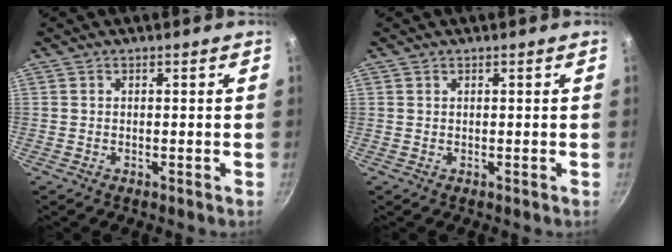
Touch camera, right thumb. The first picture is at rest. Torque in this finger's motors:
{"motor_torque": [-0.09, 0.38, 0.06, 0.16, -0.03]}